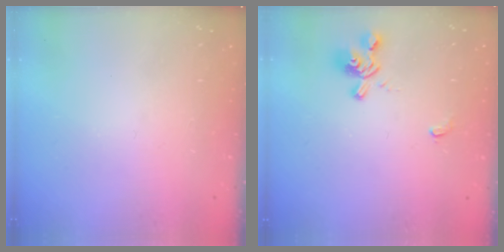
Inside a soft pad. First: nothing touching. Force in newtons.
{"total": 1.7, "press": 1.0, "slide": 1.3}